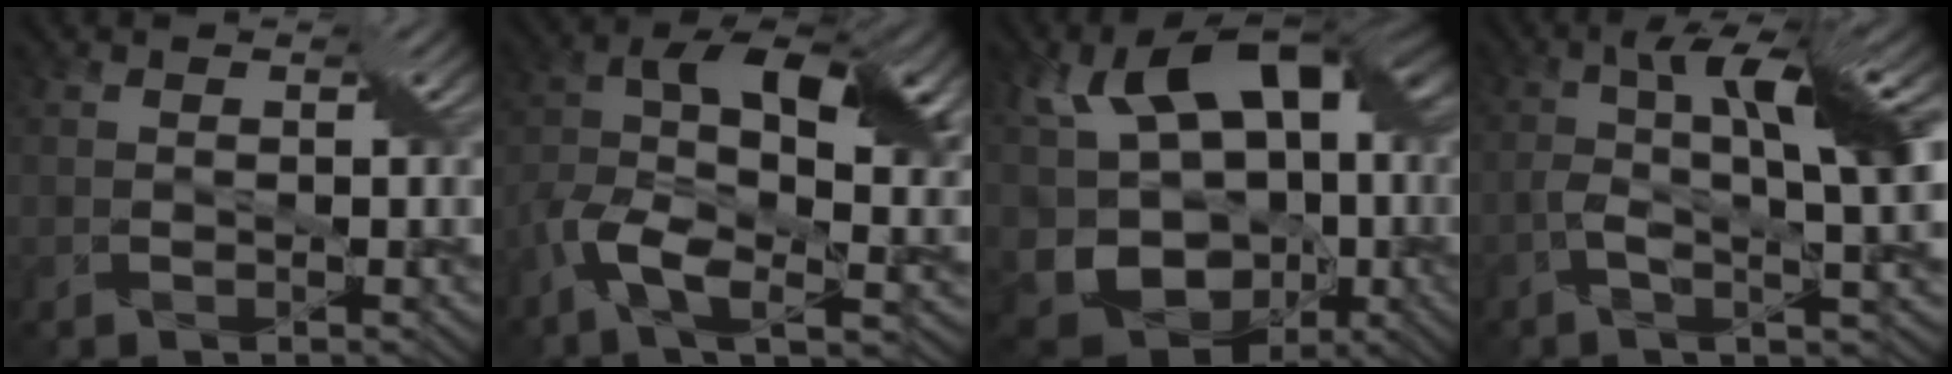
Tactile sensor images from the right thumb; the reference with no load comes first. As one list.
[{"total": 14.8, "force": [-1.8, 7.5, 12.6], "torque": [-0.258, 0.000, -0.031]}, {"total": 18.7, "force": [0.6, 13.1, 13.4], "torque": [-0.263, -0.001, 0.032]}, {"total": 9.8, "force": [0.1, 2.1, 9.6], "torque": [-0.162, 0.010, -0.005]}]